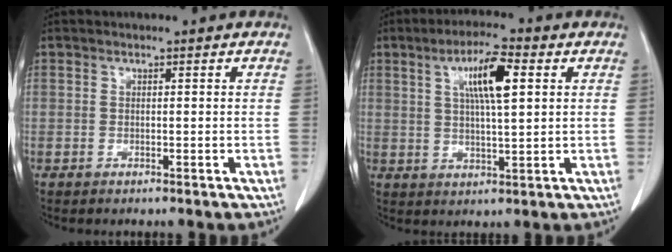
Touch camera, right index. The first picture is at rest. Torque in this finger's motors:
{"motor_torque": [0.31, 0.17, 0.27, 0.10]}